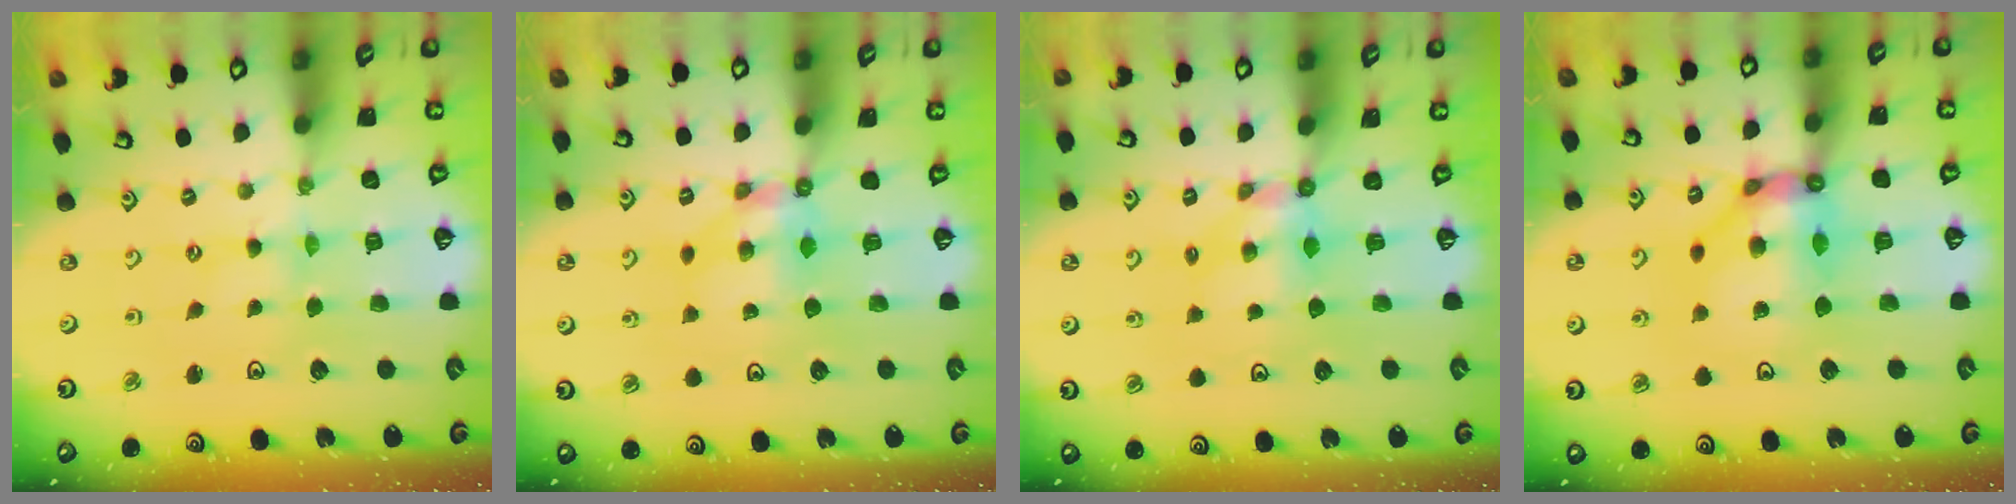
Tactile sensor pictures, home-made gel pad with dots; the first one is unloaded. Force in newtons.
{"total": 6.0, "press": 6.0, "slide": 0.1}
{"total": 5.2, "press": 5.2, "slide": 0.3}
{"total": 11.4, "press": 11.2, "slide": 1.7}